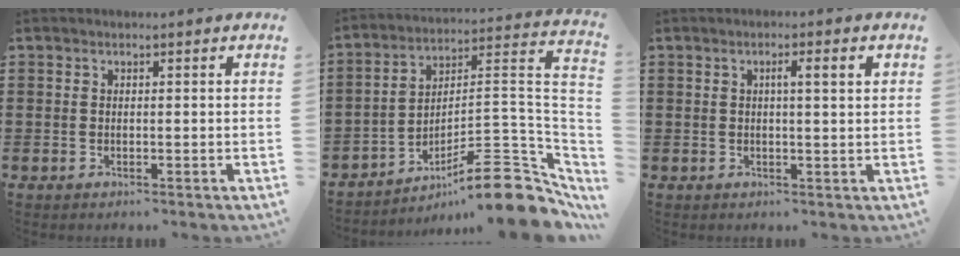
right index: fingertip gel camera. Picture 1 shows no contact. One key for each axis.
{"total": 12.9, "fx": -8.6, "fy": 3.1, "fz": 9.0, "tx": -0.109, "ty": 0.021, "tz": -0.154}
{"total": 3.2, "fx": 0.7, "fy": 0.3, "fz": 3.1, "tx": -0.058, "ty": 0.003, "tz": 0.008}